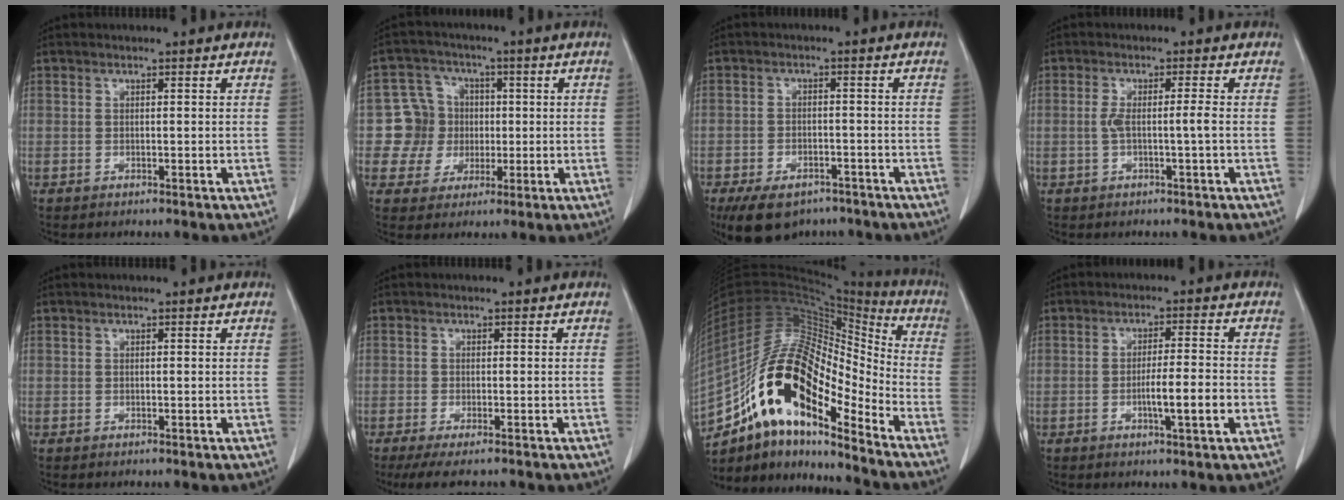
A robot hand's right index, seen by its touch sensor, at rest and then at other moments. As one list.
[{"total": 7.2, "force": [-0.2, 7.1, 0.7], "torque": [-0.013, 0.025, 0.003]}, {"total": 8.9, "force": [-6.6, 4.5, 3.9], "torque": [-0.067, -0.001, -0.101]}, {"total": 2.7, "force": [-0.4, -0.3, 2.6], "torque": [-0.048, 0.005, -0.002]}, {"total": 0.0}, {"total": 5.6, "force": [-4.5, 0.7, 3.3], "torque": [-0.050, -0.014, -0.069]}, {"total": 20.5, "force": [-12.9, 6.4, 14.6], "torque": [-0.294, 0.034, -0.226]}, {"total": 6.0, "force": [-1.8, 0.1, 5.7], "torque": [-0.096, -0.005, -0.029]}]